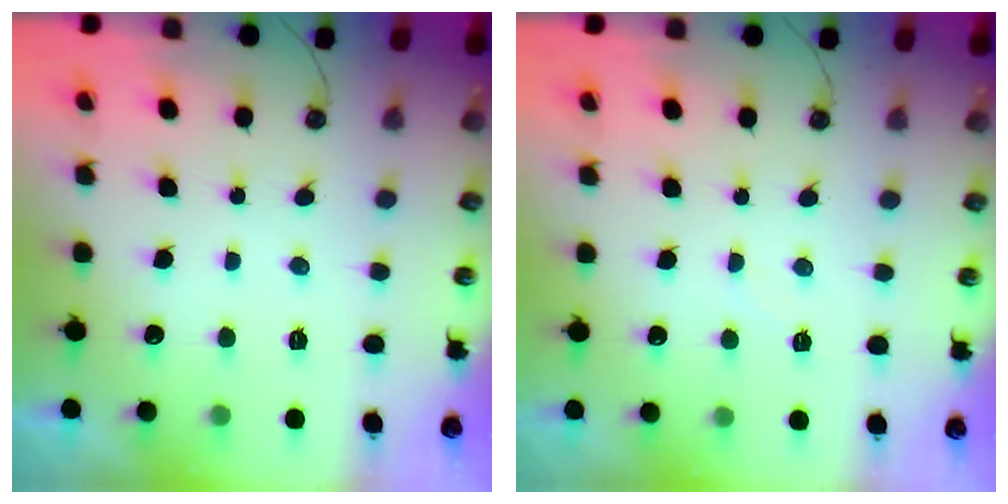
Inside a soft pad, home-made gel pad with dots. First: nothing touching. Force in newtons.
{"total": 4.7, "press": 4.7, "slide": 0.7}